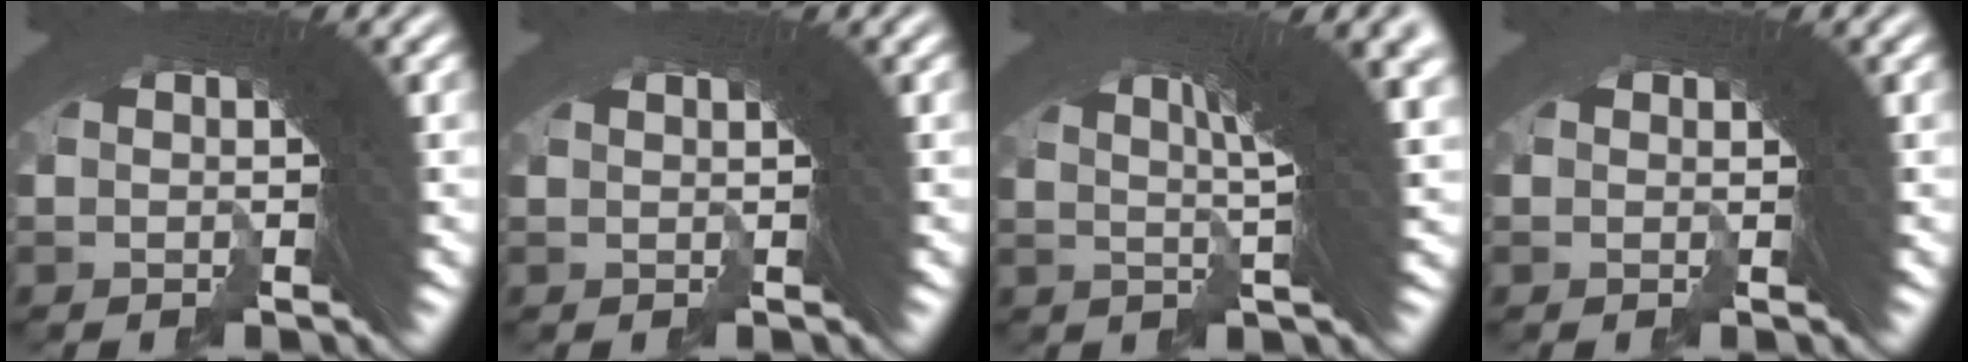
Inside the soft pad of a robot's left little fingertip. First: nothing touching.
{"total": 1.0, "force": [0.2, -0.9, 0.1], "torque": [-0.005, 0.000, 0.009]}
{"total": 8.7, "force": [4.8, -0.6, 7.2], "torque": [-0.074, 0.064, 0.062]}
{"total": 0.7, "force": [-0.5, 0.3, -0.4], "torque": [-0.001, -0.012, -0.004]}